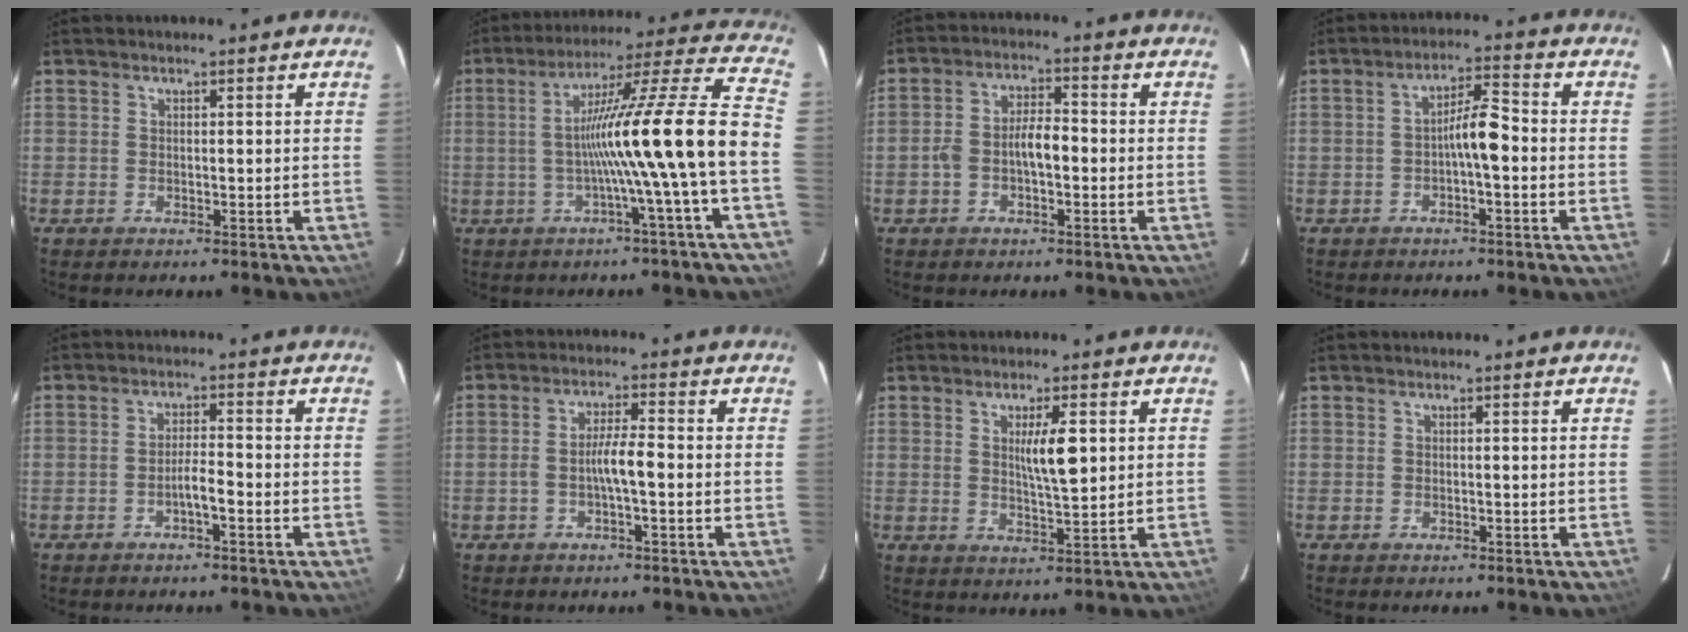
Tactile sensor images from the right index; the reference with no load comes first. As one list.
[{"total": 16.6, "force": [-3.2, -2.6, 16.1], "torque": [-0.247, 0.017, -0.059]}, {"total": 5.6, "force": [-1.2, 2.3, 5.0], "torque": [-0.103, 0.022, -0.022]}, {"total": 5.4, "force": [-1.0, 1.0, 5.2], "torque": [-0.085, 0.020, -0.017]}, {"total": 3.0, "force": [-1.6, 0.3, 2.5], "torque": [-0.042, 0.005, -0.028]}, {"total": 4.5, "force": [-1.1, 0.6, 4.3], "torque": [-0.079, 0.011, -0.017]}, {"total": 5.4, "force": [1.3, 0.8, 5.2], "torque": [-0.088, -0.003, 0.024]}, {"total": 0.0}]